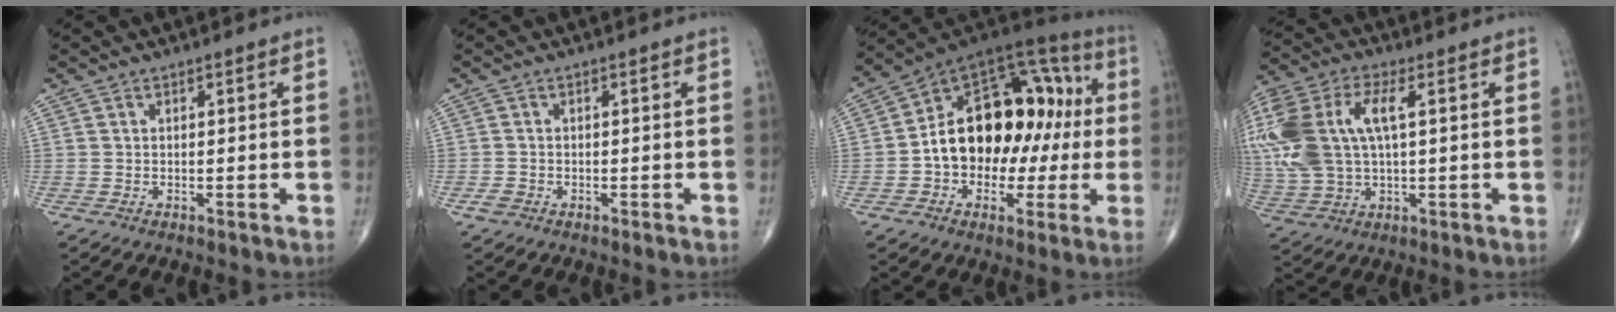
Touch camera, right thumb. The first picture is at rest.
{"total": 1.6, "force": [-0.9, 1.1, 0.6], "torque": [-0.014, 0.005, -0.016]}
{"total": 23.2, "force": [-0.2, 15.2, 17.5], "torque": [-0.238, 0.057, 0.000]}
{"total": 20.0, "force": [3.5, 10.4, 16.8], "torque": [-0.403, 0.019, 0.064]}